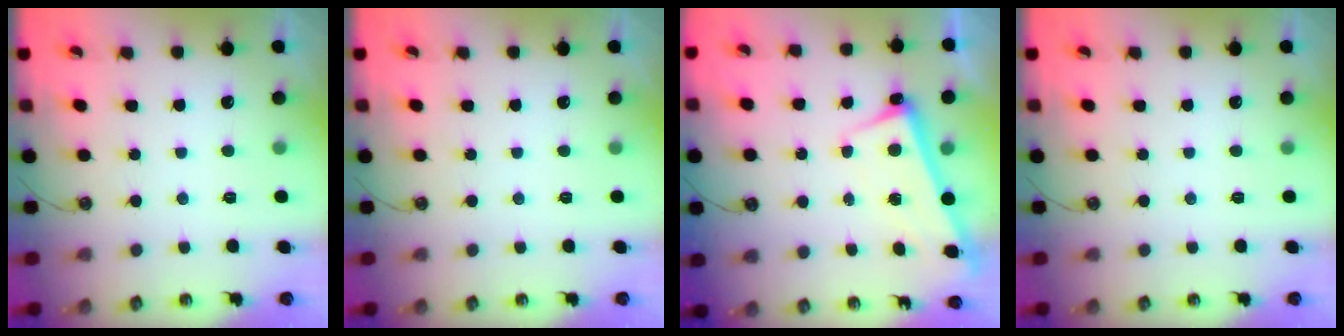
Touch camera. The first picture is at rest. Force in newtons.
{"total": 0.0}
{"total": 2.5, "press": 2.4, "slide": 0.5}
{"total": 0.0}